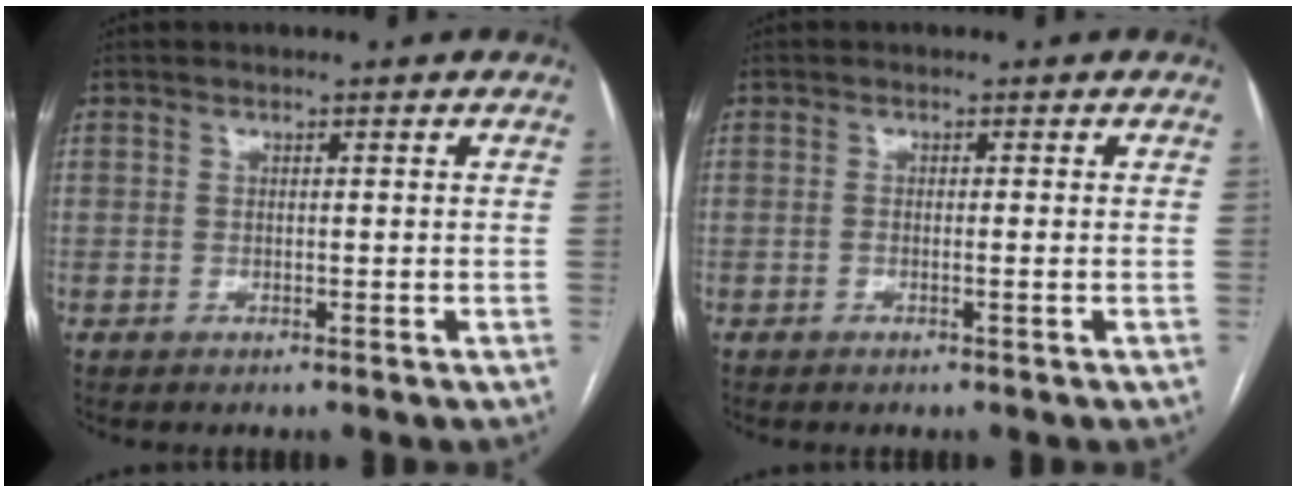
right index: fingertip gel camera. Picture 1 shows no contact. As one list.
[{"total": 0.8, "force": [-0.2, -0.1, 0.8], "torque": [-0.015, 0.000, -0.004]}]